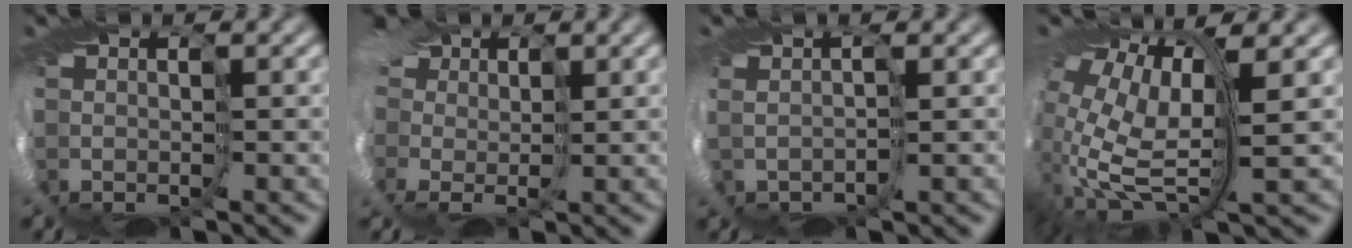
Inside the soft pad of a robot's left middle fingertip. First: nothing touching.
{"total": 9.1, "force": [2.7, 6.8, 5.4], "torque": [-0.118, 0.017, 0.014]}
{"total": 1.4, "force": [0.8, 0.5, 1.1], "torque": [-0.004, 0.015, -0.012]}
{"total": 11.9, "force": [-0.1, 5.8, 10.4], "torque": [-0.225, -0.030, 0.015]}